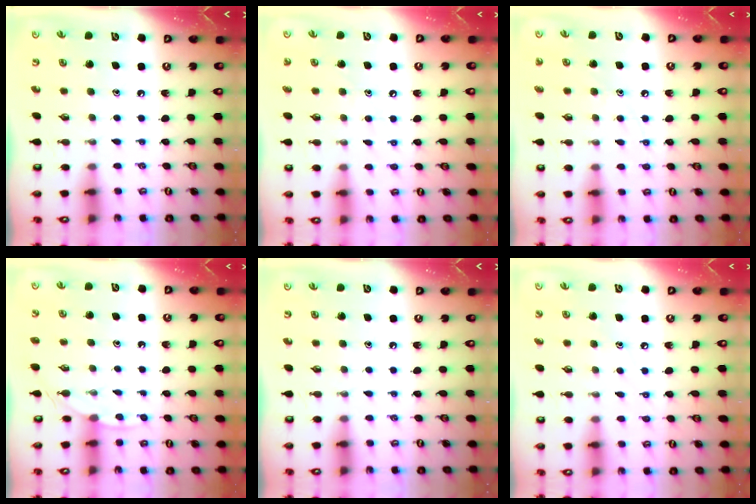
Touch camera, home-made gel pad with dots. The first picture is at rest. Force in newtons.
{"total": 5.4, "press": 5.4, "slide": 0.6}
{"total": 7.2, "press": 7.1, "slide": 0.6}
{"total": 3.1, "press": 3.1, "slide": 0.4}
{"total": 0.0}
{"total": 4.3, "press": 4.2, "slide": 0.4}